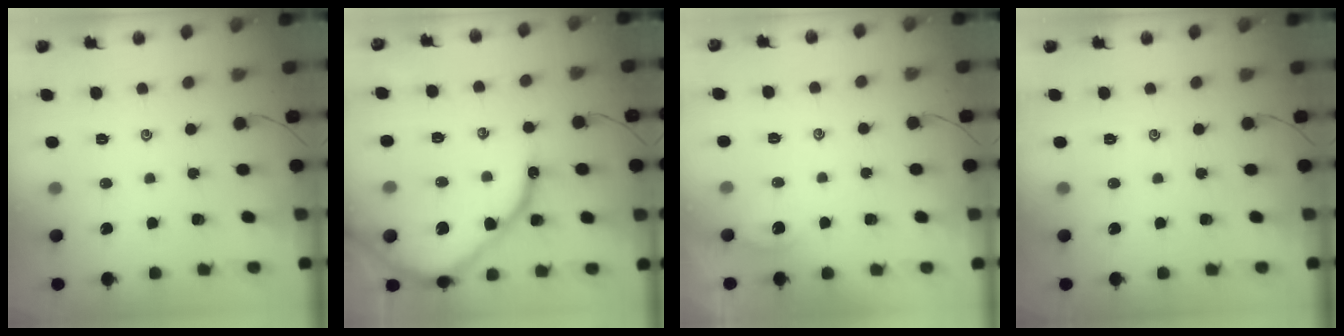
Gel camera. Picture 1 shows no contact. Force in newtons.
{"total": 14.8, "press": 14.6, "slide": 1.8}
{"total": 0.8, "press": 0.8, "slide": 0.2}
{"total": 0.0}